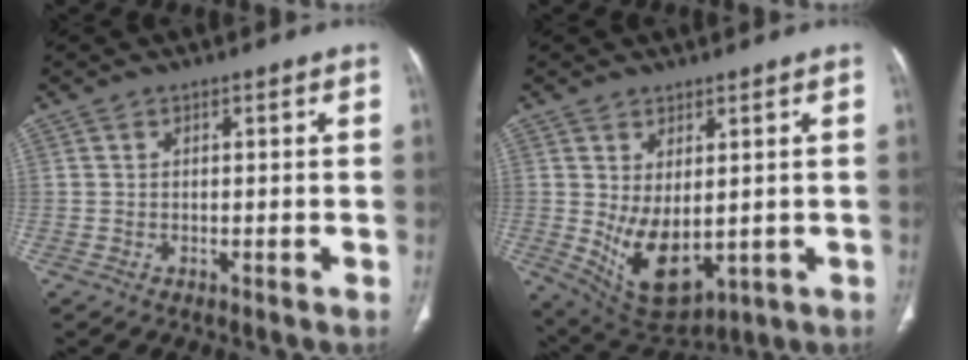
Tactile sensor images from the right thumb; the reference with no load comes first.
{"total": 10.4, "force": [-0.4, 5.7, 8.7], "torque": [-0.137, -0.017, 0.025]}